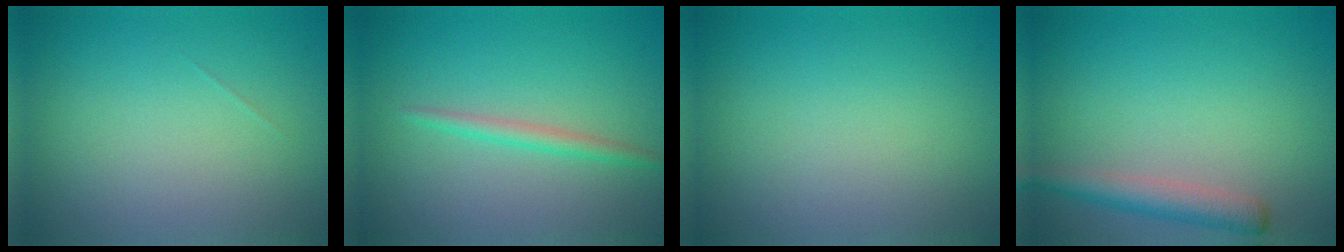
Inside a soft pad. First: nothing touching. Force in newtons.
{"total": 1.6, "press": 1.6, "slide": 0.0}
{"total": 0.0}
{"total": 2.9, "press": 2.9, "slide": 0.2}